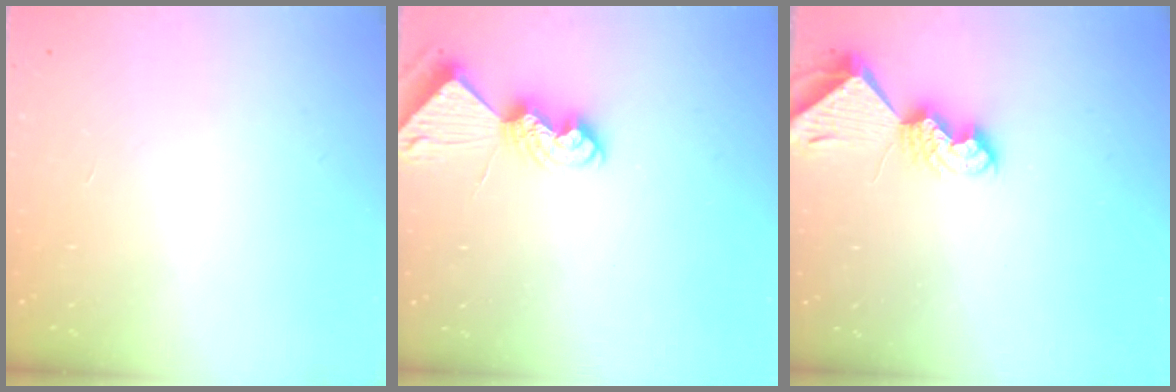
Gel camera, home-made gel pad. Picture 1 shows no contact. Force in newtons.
{"total": 9.5, "press": 9.4, "slide": 0.7}
{"total": 7.4, "press": 7.3, "slide": 1.1}